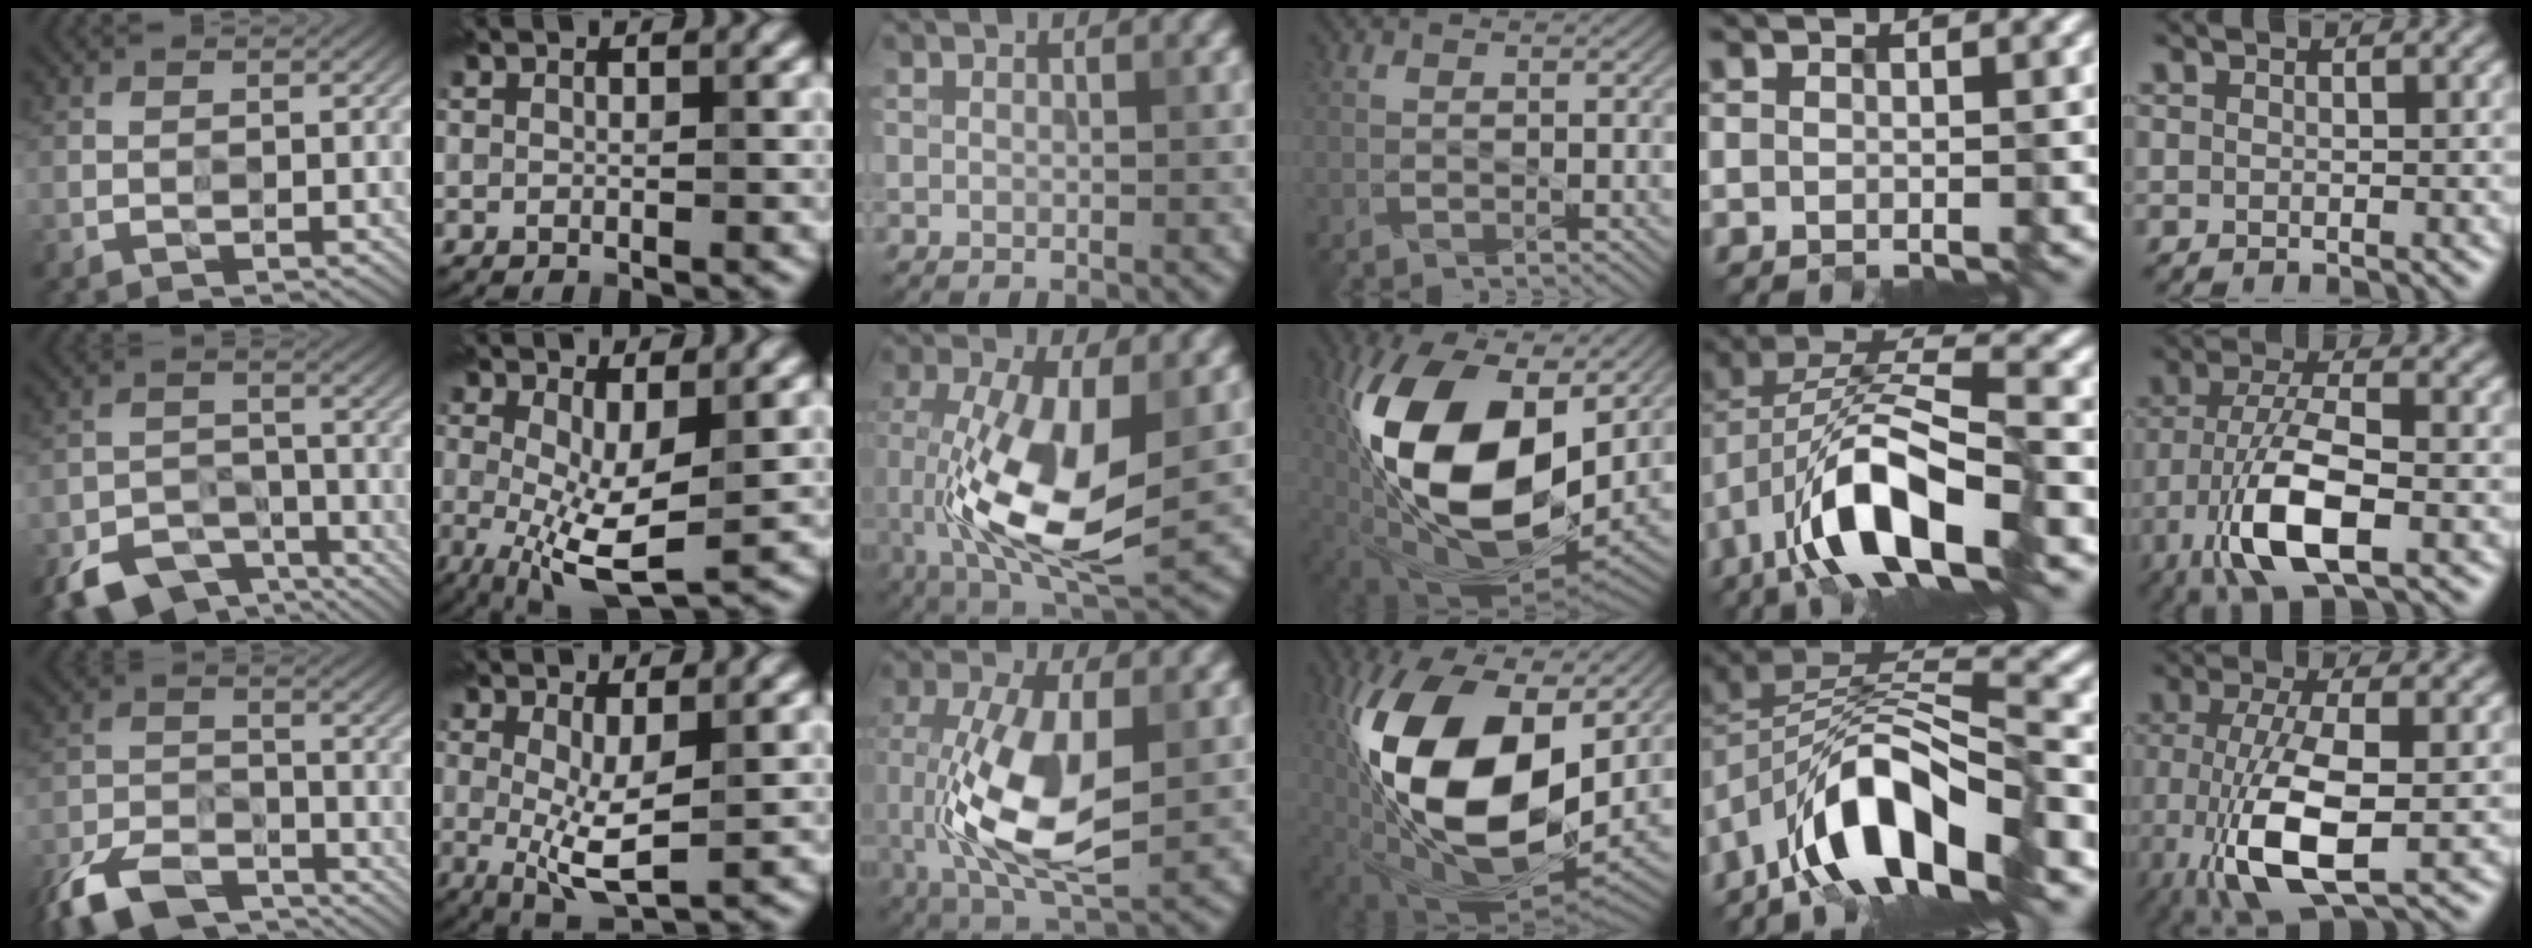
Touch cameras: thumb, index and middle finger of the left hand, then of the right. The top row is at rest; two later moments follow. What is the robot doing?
{"motion": "insert", "object": "pen cap and body"}